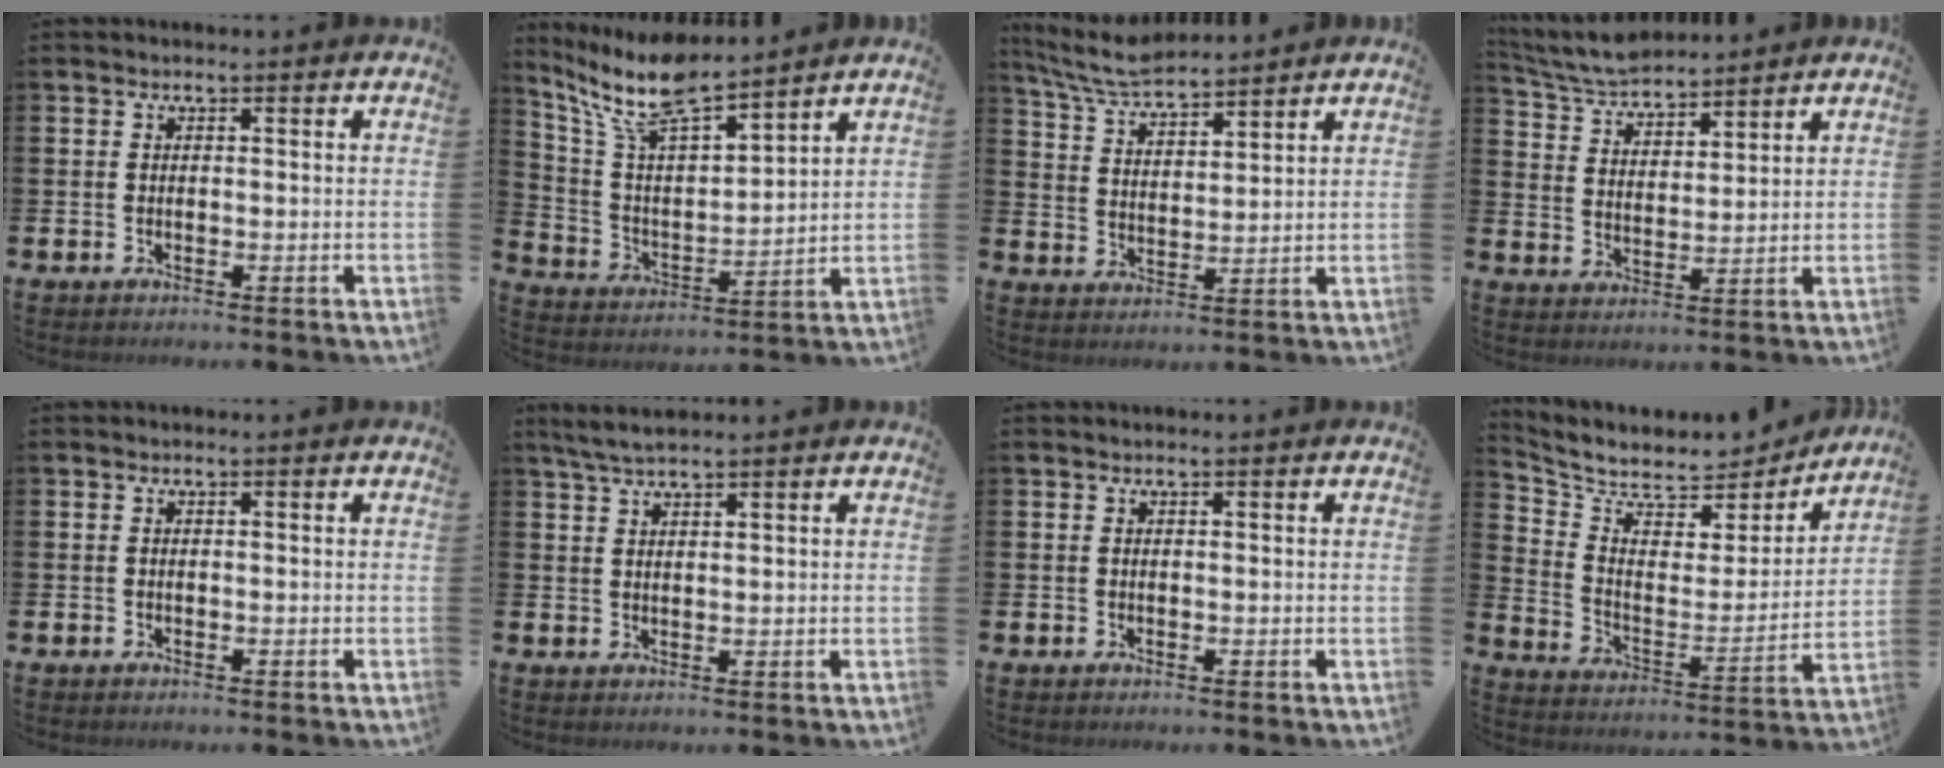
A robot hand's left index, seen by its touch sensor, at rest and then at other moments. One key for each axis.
{"total": 9.9, "fx": 8.8, "fy": 1.9, "fz": 4.3, "tx": -0.121, "ty": -0.043, "tz": 0.158}
{"total": 6.5, "fx": 6.3, "fy": 0.8, "fz": 1.7, "tx": -0.060, "ty": -0.026, "tz": 0.115}
{"total": 5.9, "fx": 5.8, "fy": 1.0, "fz": 0.9, "tx": -0.046, "ty": -0.026, "tz": 0.106}
{"total": 0.0}
{"total": 3.3, "fx": 3.0, "fy": 0.4, "fz": 1.5, "tx": -0.041, "ty": -0.001, "tz": 0.056}
{"total": 0.0}
{"total": 6.5, "fx": 6.0, "fy": 2.4, "fz": 0.9, "tx": -0.063, "ty": -0.054, "tz": 0.101}